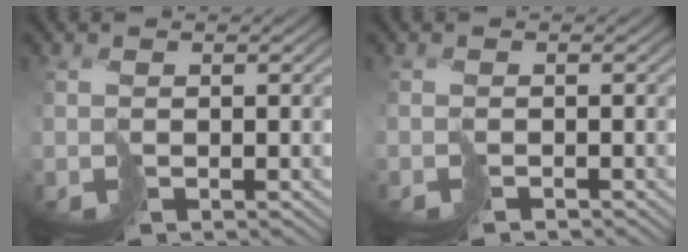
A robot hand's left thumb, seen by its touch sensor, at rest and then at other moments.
{"total": 1.1, "force": [-1.0, 0.0, -0.4], "torque": [0.012, 0.000, -0.021]}